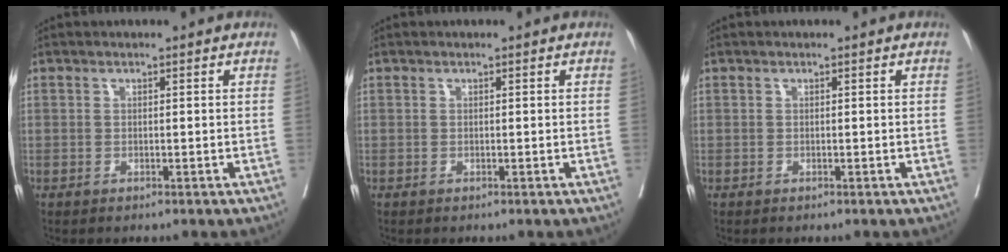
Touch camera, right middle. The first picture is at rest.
{"total": 0.0}
{"total": 0.0}